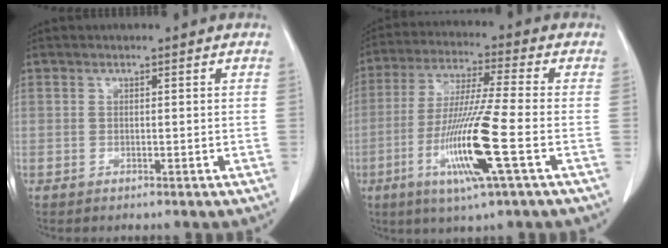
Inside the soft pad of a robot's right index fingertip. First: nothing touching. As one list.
[{"total": 13.7, "force": [-4.6, -0.6, 12.9], "torque": [-0.261, -0.023, -0.090]}]